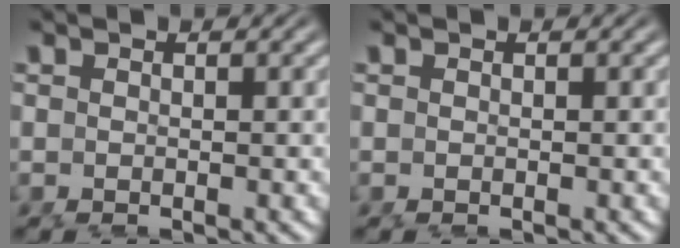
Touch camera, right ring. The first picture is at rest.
{"total": 0.0}